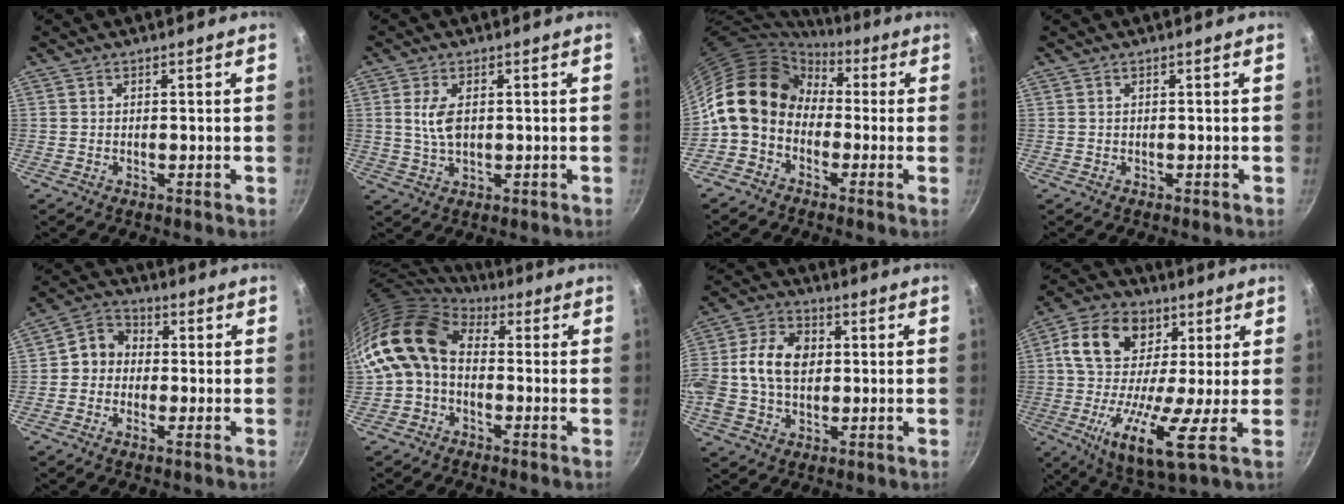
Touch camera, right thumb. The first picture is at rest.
{"total": 5.0, "force": [0.8, 2.7, 4.2], "torque": [-0.078, -0.002, 0.018]}
{"total": 13.6, "force": [0.0, 10.8, 8.2], "torque": [-0.111, 0.039, -0.026]}
{"total": 0.0}
{"total": 3.2, "force": [-0.4, 2.6, 1.8], "torque": [-0.025, 0.016, -0.024]}
{"total": 11.9, "force": [-0.1, 8.7, 8.1], "torque": [-0.133, 0.029, -0.024]}
{"total": 14.3, "force": [0.9, 10.4, 9.9], "torque": [-0.172, 0.019, -0.001]}
{"total": 18.6, "force": [1.7, 10.2, 15.4], "torque": [-0.260, -0.002, 0.001]}